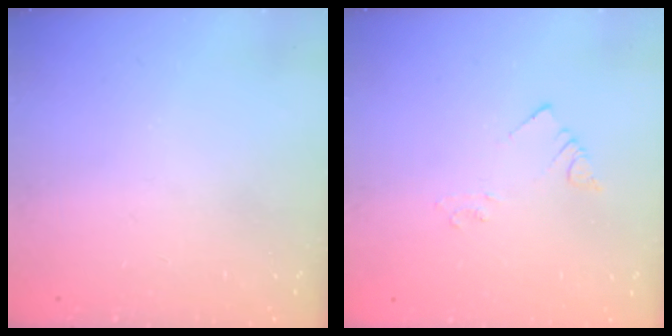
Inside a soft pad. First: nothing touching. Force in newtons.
{"total": 2.1, "press": 2.1, "slide": 0.3}